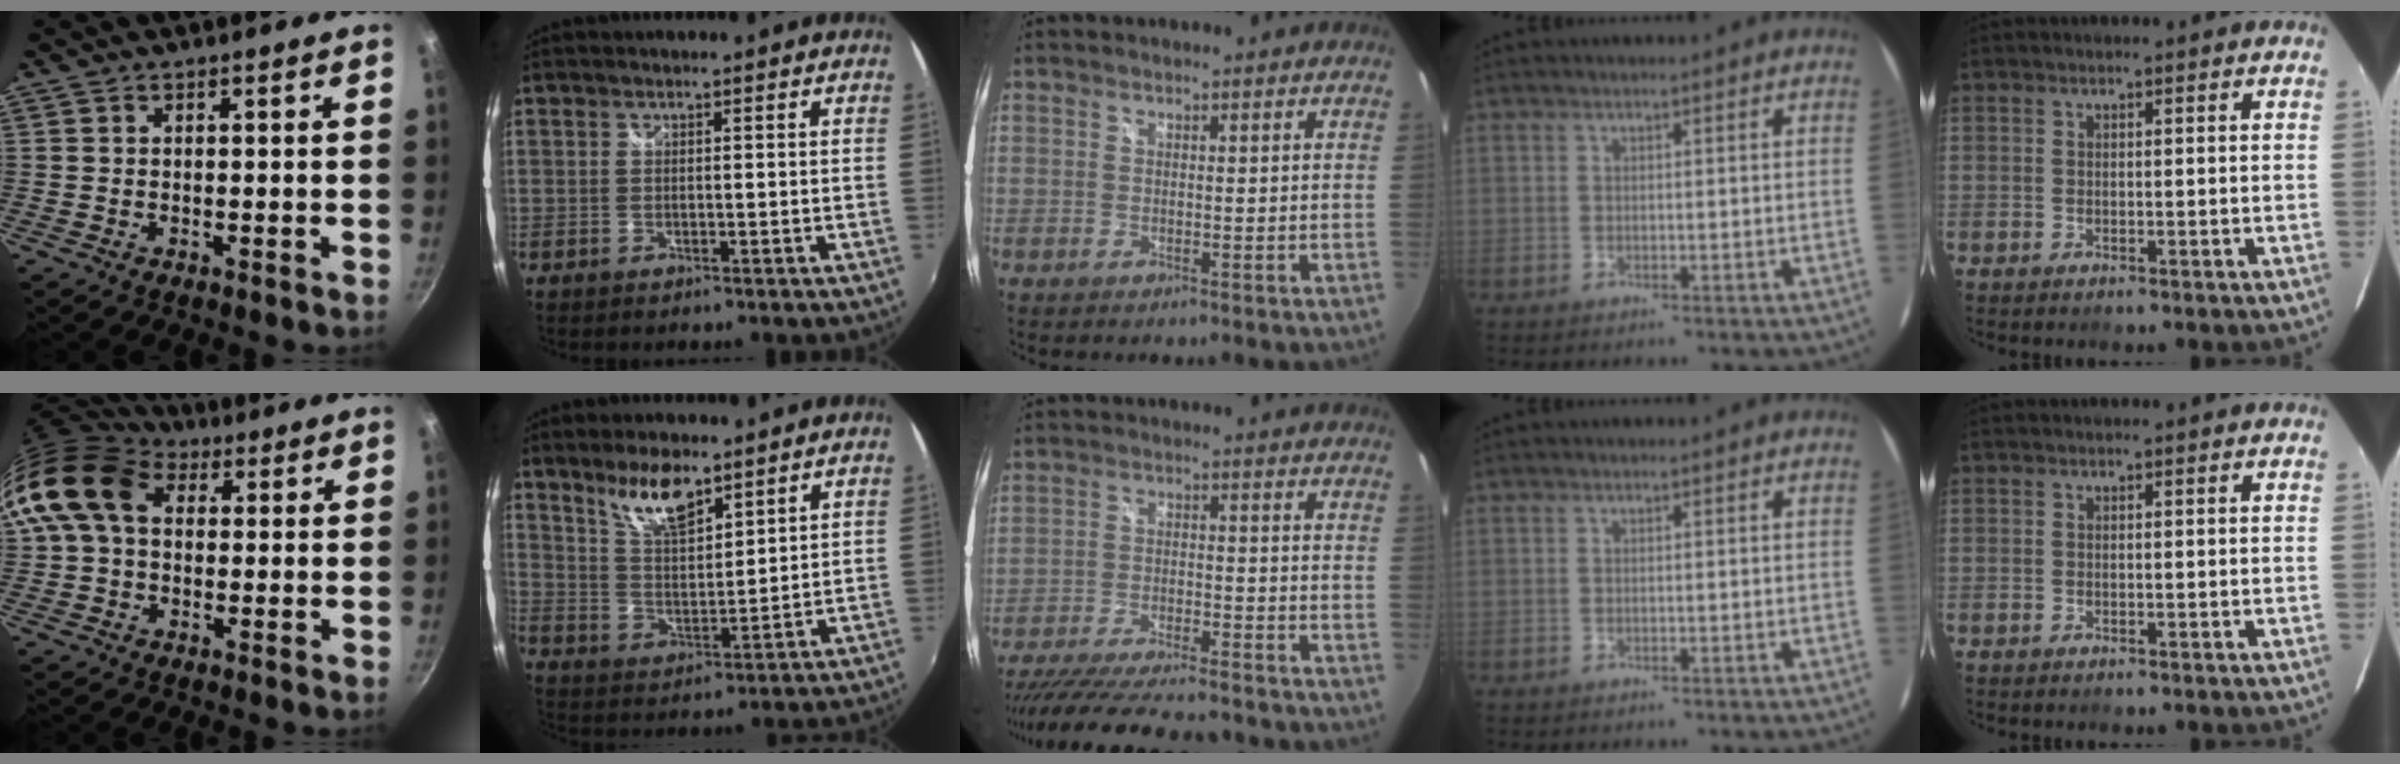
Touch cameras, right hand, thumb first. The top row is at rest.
{"thumb": {"total": 13.4, "force": [3.1, 9.8, 8.6], "torque": [-0.142, 0.021, 0.039]}, "index": {"total": 9.4, "force": [6.8, 3.0, 5.8], "torque": [-0.100, 0.002, 0.132]}, "middle": {"total": 23.4, "force": [-20.1, 4.9, 11.0], "torque": [-0.212, -0.045, -0.300]}}